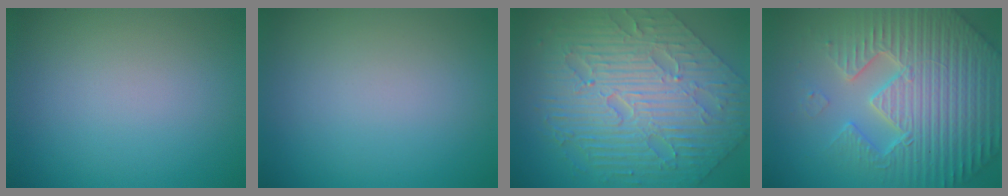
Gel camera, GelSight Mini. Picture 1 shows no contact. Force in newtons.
{"total": 0.0}
{"total": 10.4, "press": 7.1, "slide": 7.6}
{"total": 7.7, "press": 7.4, "slide": 2.0}